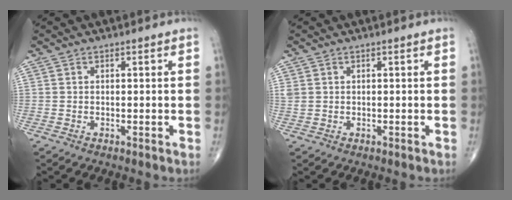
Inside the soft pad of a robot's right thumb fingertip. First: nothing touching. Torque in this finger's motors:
{"motor_torque": [0.18, 0.04, 0.38, 0.27, 0.00]}